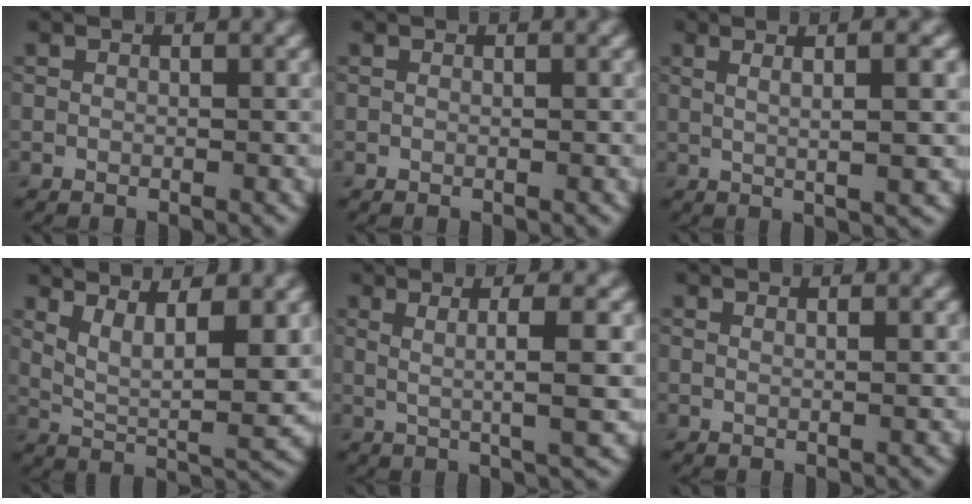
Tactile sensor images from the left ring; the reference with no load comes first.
{"total": 0.0}
{"total": 5.6, "force": [1.6, 1.4, 5.2], "torque": [-0.066, 0.013, 0.009]}
{"total": 6.6, "force": [2.9, 2.1, 5.6], "torque": [-0.107, -0.012, 0.059]}
{"total": 4.4, "force": [0.9, 0.8, 4.2], "torque": [-0.065, 0.000, 0.015]}
{"total": 1.3, "force": [0.7, 0.5, 1.0], "torque": [-0.006, 0.002, 0.000]}